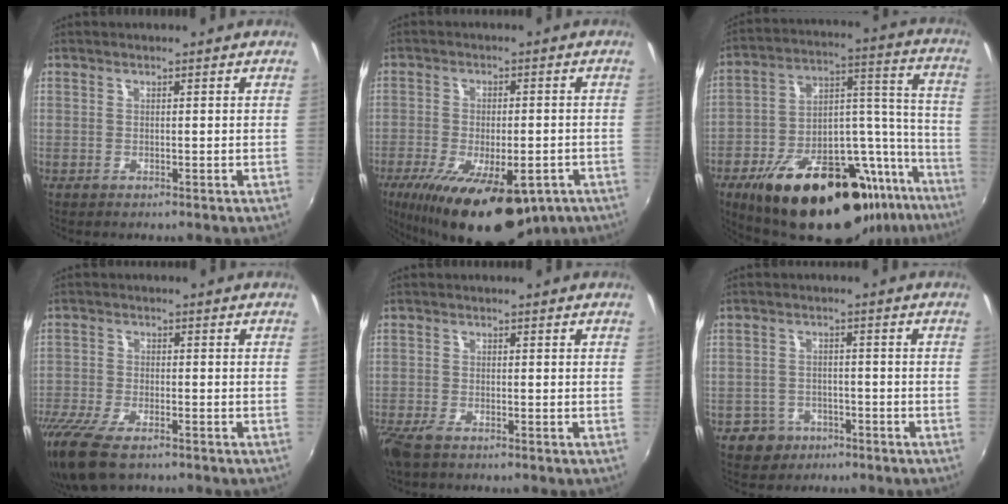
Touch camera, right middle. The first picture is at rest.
{"total": 20.5, "force": [-11.9, 8.4, 14.4], "torque": [-0.272, -0.052, -0.169]}
{"total": 34.4, "force": [-22.2, 13.4, 22.6], "torque": [-0.317, 0.021, -0.318]}
{"total": 11.9, "force": [-8.7, 4.3, 6.9], "torque": [-0.170, -0.047, -0.163]}
{"total": 4.5, "force": [-3.3, 1.2, 2.7], "torque": [-0.071, -0.018, -0.066]}
{"total": 5.8, "force": [-3.4, 4.6, 1.1], "torque": [-0.044, 0.009, -0.049]}